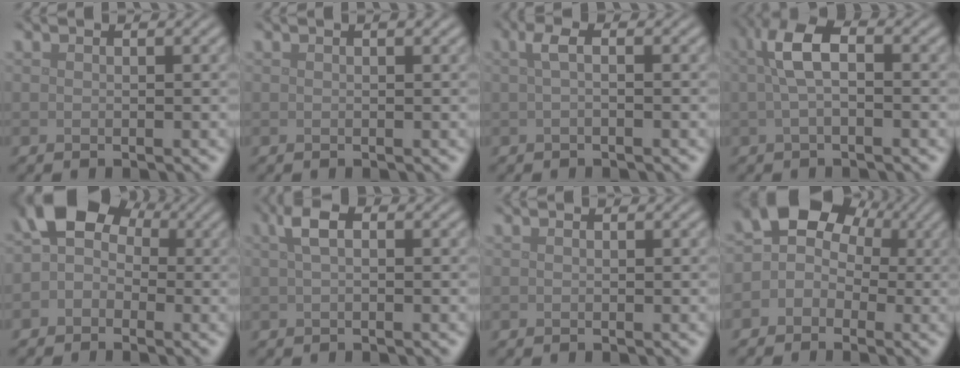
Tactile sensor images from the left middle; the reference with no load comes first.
{"total": 0.6, "force": [0.4, 0.1, 0.4], "torque": [-0.005, 0.003, 0.005]}
{"total": 1.6, "force": [0.2, 0.4, 1.5], "torque": [-0.032, 0.007, 0.003]}
{"total": 3.7, "force": [0.3, 1.4, 3.4], "torque": [-0.071, 0.012, 0.000]}
{"total": 6.4, "force": [0.7, 4.9, 4.1], "torque": [-0.049, 0.019, -0.008]}
{"total": 2.2, "force": [0.7, 1.0, 1.9], "torque": [-0.036, 0.010, 0.008]}
{"total": 0.0}
{"total": 6.6, "force": [1.2, 5.4, 3.6], "torque": [-0.042, 0.020, -0.017]}